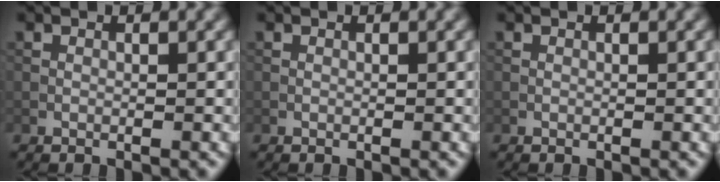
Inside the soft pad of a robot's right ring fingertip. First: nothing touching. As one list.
[{"total": 0.0}, {"total": 0.0}]